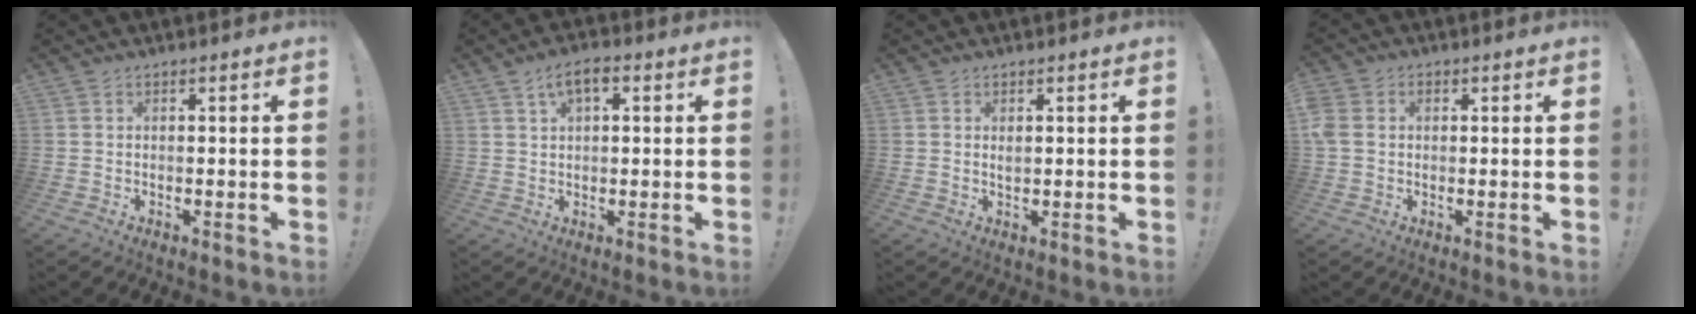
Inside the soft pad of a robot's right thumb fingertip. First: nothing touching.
{"total": 5.4, "force": [2.1, 2.8, 4.1], "torque": [-0.065, 0.004, 0.037]}
{"total": 1.1, "force": [0.6, 0.6, 0.8], "torque": [-0.011, -0.001, 0.009]}
{"total": 5.8, "force": [0.6, 4.6, 3.5], "torque": [-0.076, 0.002, 0.011]}